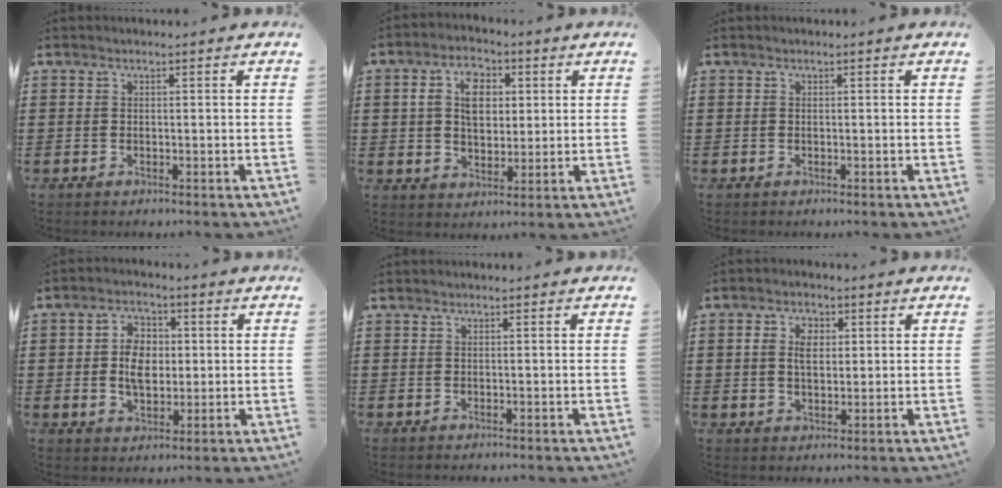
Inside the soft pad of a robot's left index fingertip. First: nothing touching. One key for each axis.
{"total": 6.9, "fx": 1.9, "fy": 4.6, "fz": 4.8, "tx": -0.092, "ty": 0.013, "tz": 0.028}
{"total": 0.0}
{"total": 6.0, "fx": 0.2, "fy": 3.8, "fz": 4.6, "tx": -0.093, "ty": 0.009, "tz": -0.001}
{"total": 0.0}
{"total": 4.0, "fx": 0.9, "fy": 2.6, "fz": 2.8, "tx": -0.055, "ty": 0.010, "tz": 0.012}